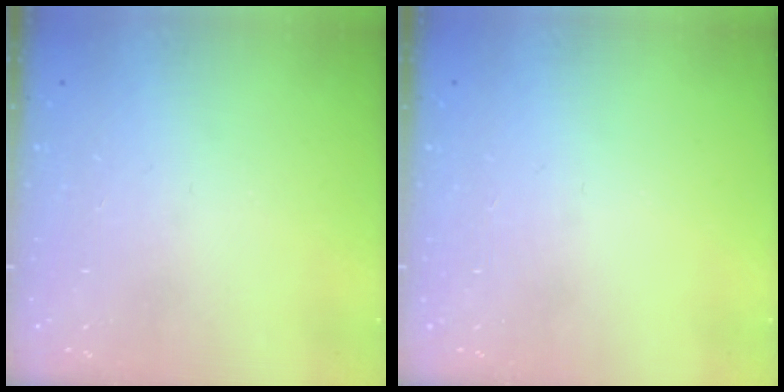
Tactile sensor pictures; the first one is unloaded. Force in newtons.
{"total": 0.0}